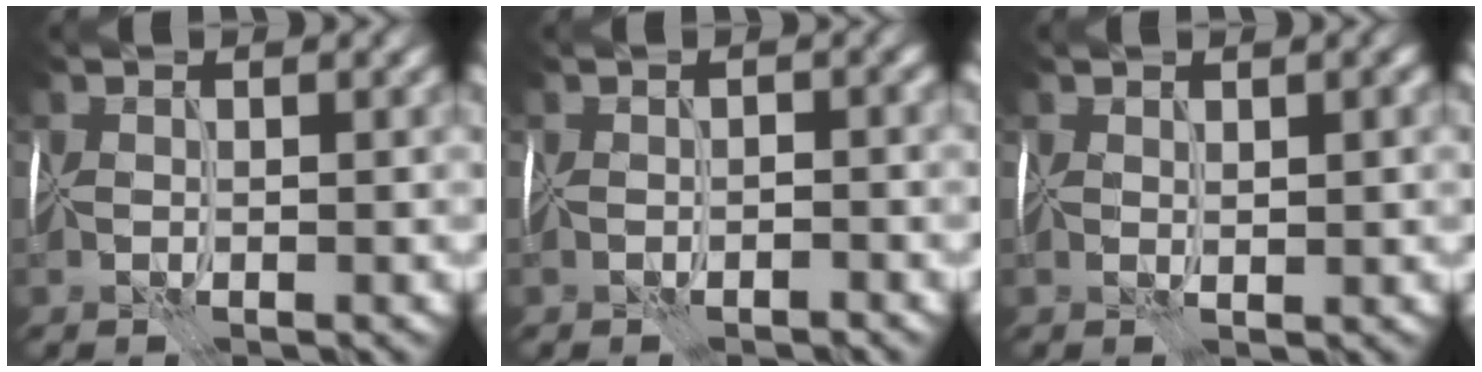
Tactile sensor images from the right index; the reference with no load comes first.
{"total": 0.9, "force": [-0.8, 0.4, 0.3], "torque": [0.001, 0.010, -0.013]}
{"total": 1.0, "force": [0.5, 0.5, 0.6], "torque": [-0.010, 0.002, 0.011]}